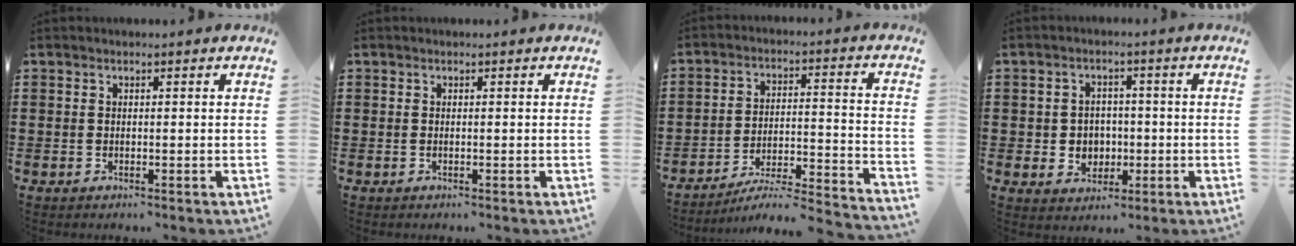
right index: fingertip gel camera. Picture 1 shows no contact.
{"total": 0.0}
{"total": 4.3, "force": [-3.9, -0.3, 1.7], "torque": [-0.036, -0.023, -0.083]}
{"total": 3.8, "force": [-0.3, 3.6, 1.2], "torque": [-0.031, 0.004, -0.010]}